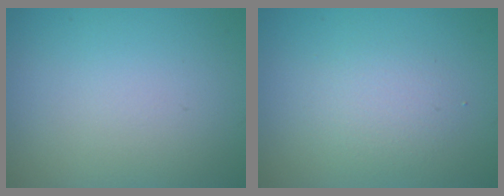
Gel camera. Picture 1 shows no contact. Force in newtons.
{"total": 2.0, "press": 2.0, "slide": 0.1}